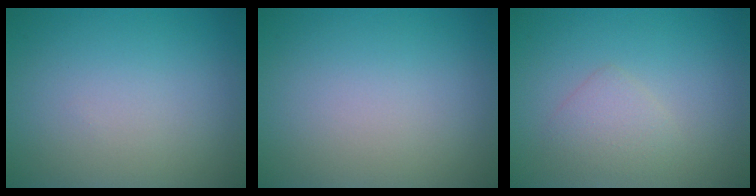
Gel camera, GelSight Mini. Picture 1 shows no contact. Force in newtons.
{"total": 0.0}
{"total": 1.8, "press": 1.8, "slide": 0.1}